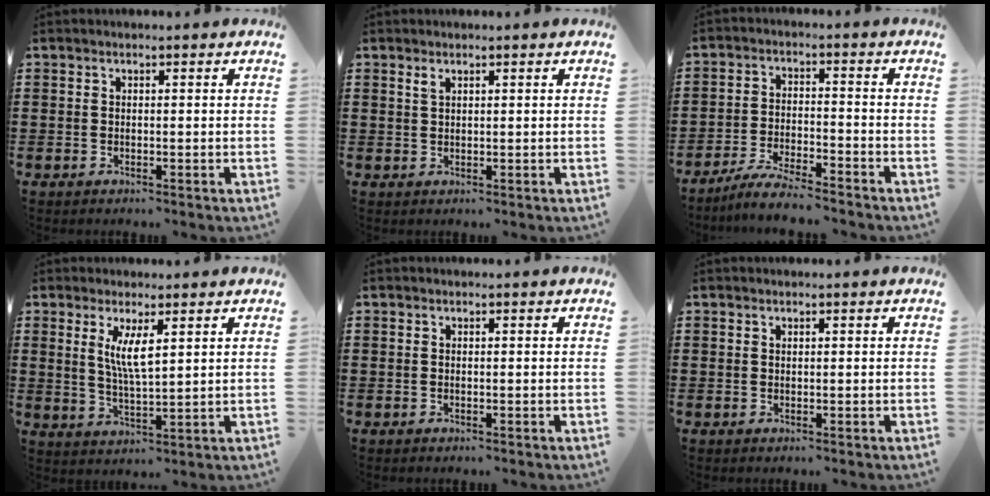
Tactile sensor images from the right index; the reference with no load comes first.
{"total": 1.0, "force": [0.6, 0.2, 0.7], "torque": [-0.016, 0.000, 0.011]}
{"total": 5.2, "force": [-5.0, -0.1, 1.7], "torque": [-0.043, -0.009, -0.098]}
{"total": 5.4, "force": [2.0, 1.2, 4.9], "torque": [-0.101, -0.001, 0.035]}
{"total": 0.0}
{"total": 0.0}